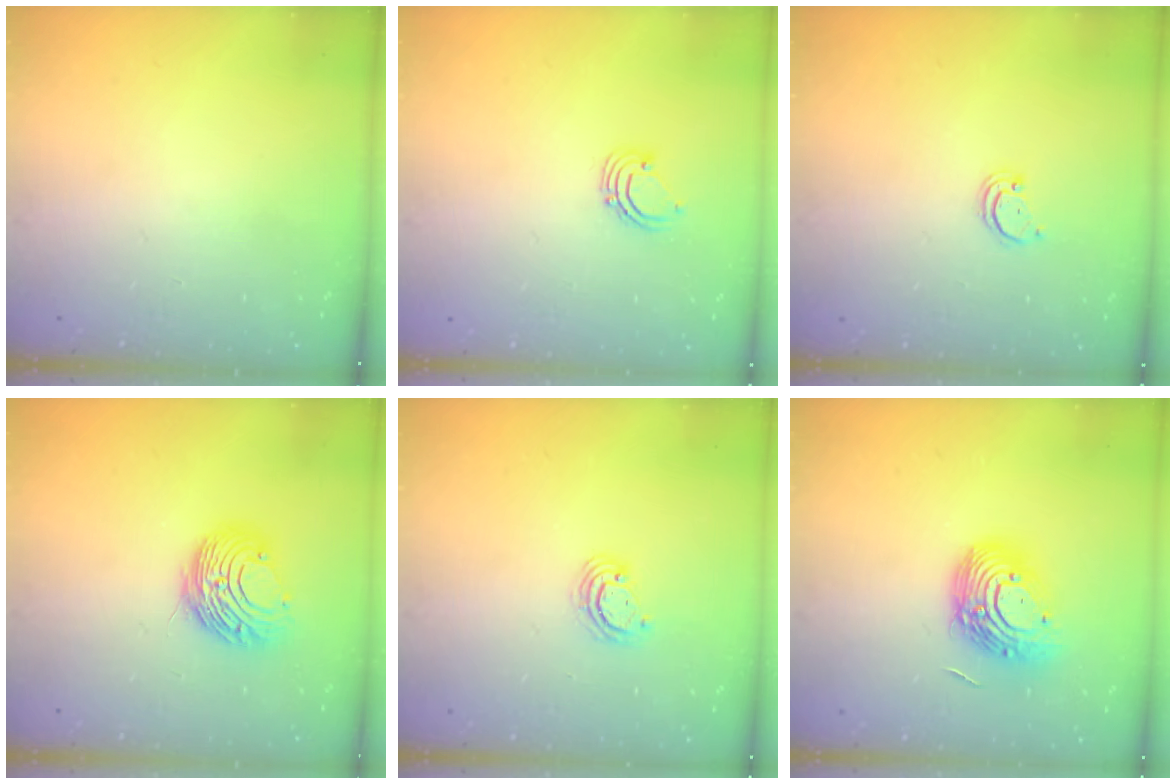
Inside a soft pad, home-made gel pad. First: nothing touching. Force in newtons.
{"total": 2.9, "press": 2.9, "slide": 0.2}
{"total": 1.8, "press": 1.8, "slide": 0.2}
{"total": 10.6, "press": 10.6, "slide": 0.5}
{"total": 4.0, "press": 4.0, "slide": 0.3}
{"total": 15.2, "press": 15.1, "slide": 1.4}